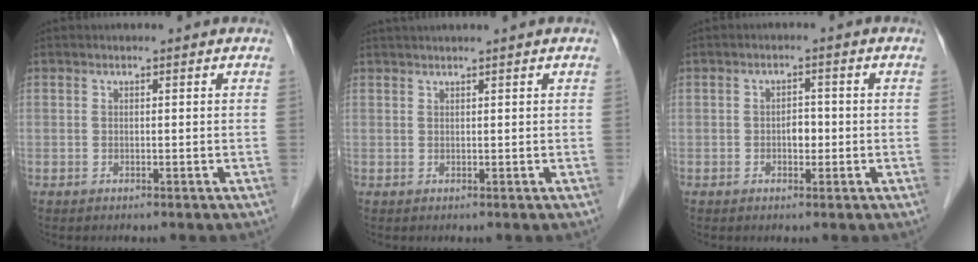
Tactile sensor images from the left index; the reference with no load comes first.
{"total": 2.5, "force": [2.1, -0.8, 1.2], "torque": [-0.016, 0.019, 0.044]}
{"total": 2.2, "force": [-0.5, 1.3, 1.7], "torque": [-0.022, 0.006, -0.008]}